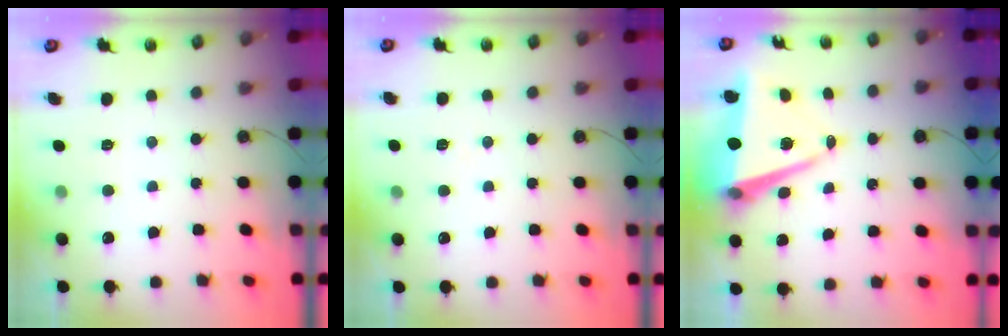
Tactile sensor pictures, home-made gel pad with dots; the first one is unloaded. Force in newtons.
{"total": 5.2, "press": 3.0, "slide": 4.3}
{"total": 10.4, "press": 9.9, "slide": 3.4}